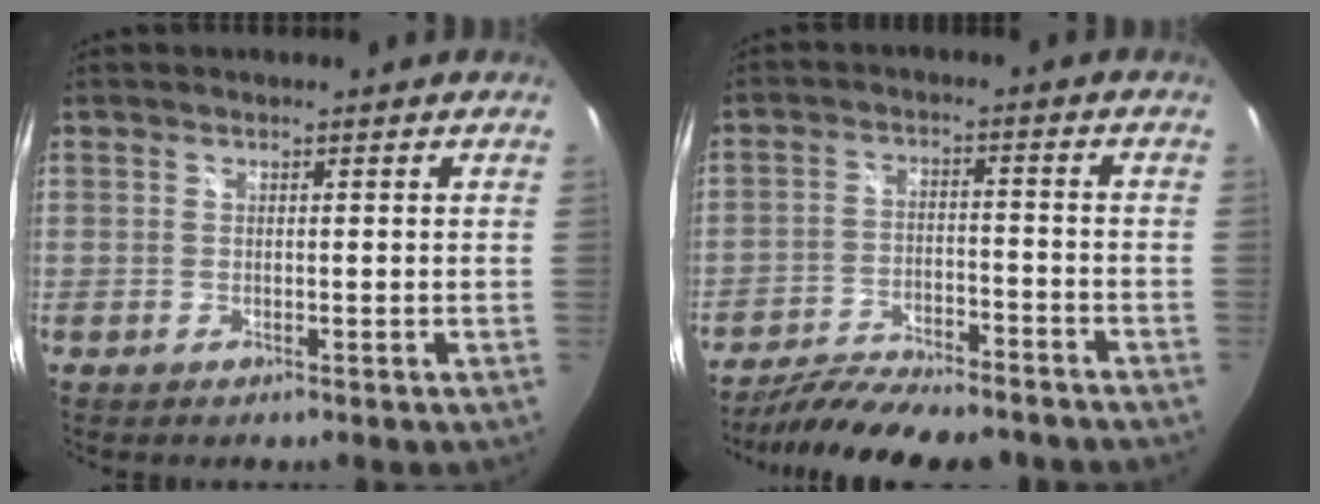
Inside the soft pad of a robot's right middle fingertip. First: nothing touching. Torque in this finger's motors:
{"motor_torque": [1.10, -1.04, 0.17, 0.04]}